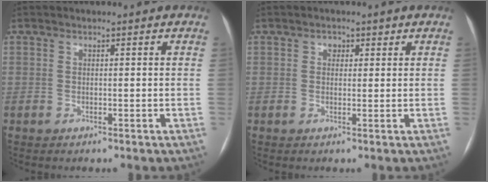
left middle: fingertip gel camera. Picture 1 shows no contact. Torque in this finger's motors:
{"motor_torque": [0.00, 0.00, -0.04, -0.01]}